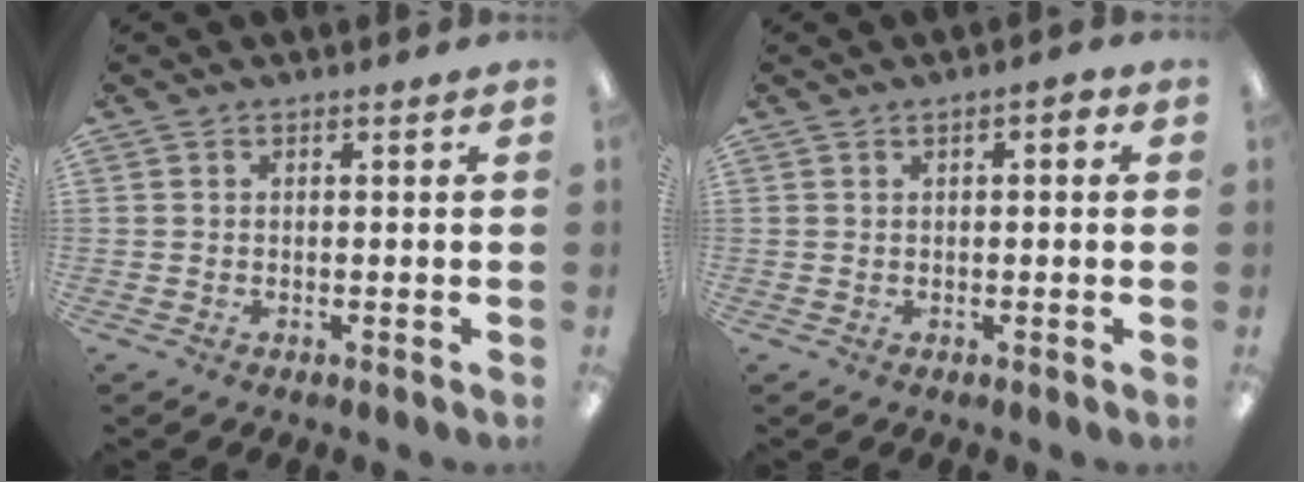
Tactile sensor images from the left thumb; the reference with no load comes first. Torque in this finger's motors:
{"motor_torque": [-0.02, -0.05, -0.35, 0.25, 0.00]}